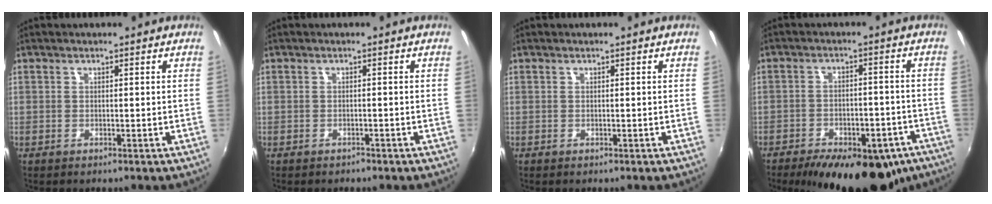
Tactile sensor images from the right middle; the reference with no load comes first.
{"total": 1.2, "force": [-1.0, 0.5, 0.2], "torque": [-0.008, 0.000, -0.013]}
{"total": 0.0}
{"total": 21.7, "force": [-15.4, 9.7, 11.9], "torque": [-0.208, -0.017, -0.188]}